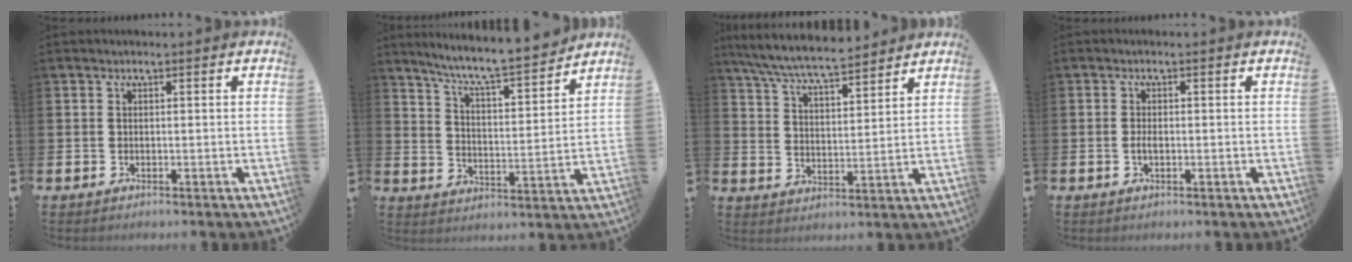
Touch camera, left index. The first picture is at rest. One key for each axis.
{"total": 7.9, "fx": 7.5, "fy": 0.1, "fz": 2.6, "tx": -0.074, "ty": -0.059, "tz": 0.126}
{"total": 7.4, "fx": 7.0, "fy": 0.6, "fz": 2.2, "tx": -0.070, "ty": -0.041, "tz": 0.125}
{"total": 1.3, "fx": -0.3, "fy": 0.6, "fz": 1.1, "tx": -0.020, "ty": 0.001, "tz": -0.006}